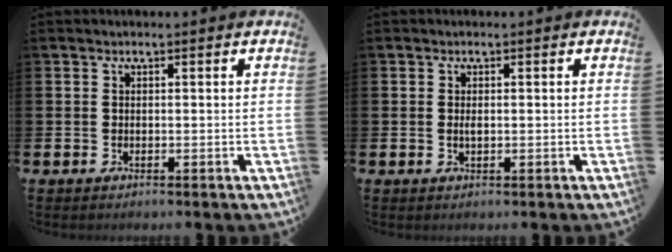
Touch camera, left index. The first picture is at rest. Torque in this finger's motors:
{"motor_torque": [0.29, 0.23, 0.01, 0.04]}